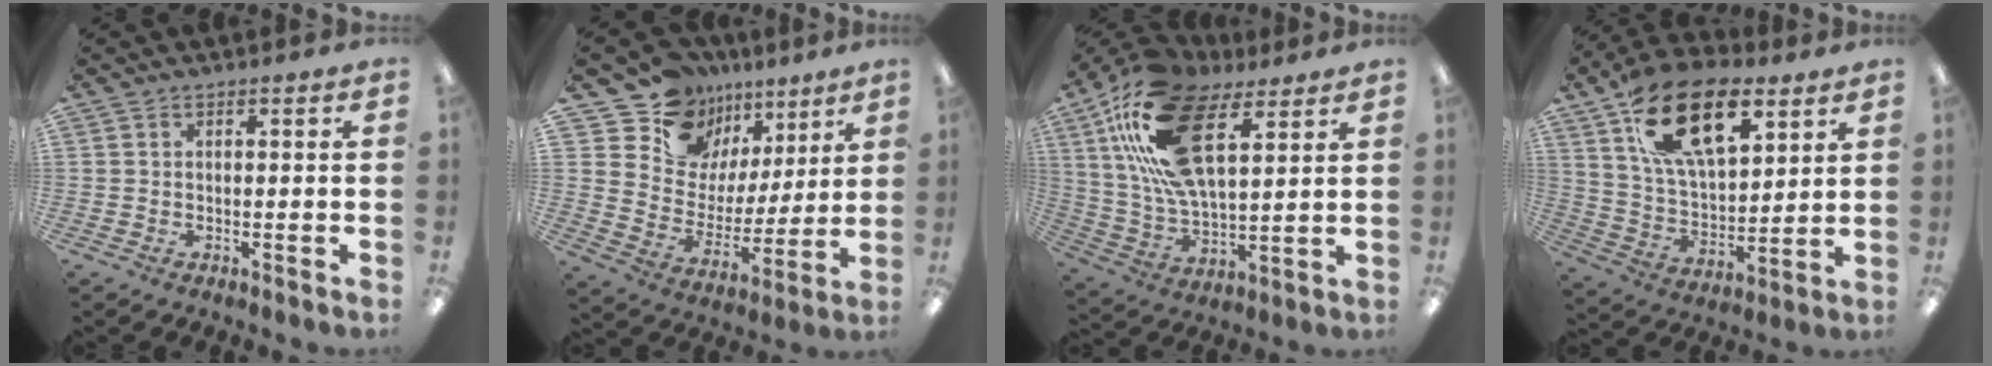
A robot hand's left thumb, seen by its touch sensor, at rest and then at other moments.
{"total": 13.5, "force": [10.1, 9.0, 1.2], "torque": [-0.044, -0.092, 0.192]}
{"total": 23.1, "force": [11.7, 10.8, 16.7], "torque": [-0.353, -0.032, 0.205]}
{"total": 20.9, "force": [11.0, 11.0, 13.9], "torque": [-0.237, -0.040, 0.194]}